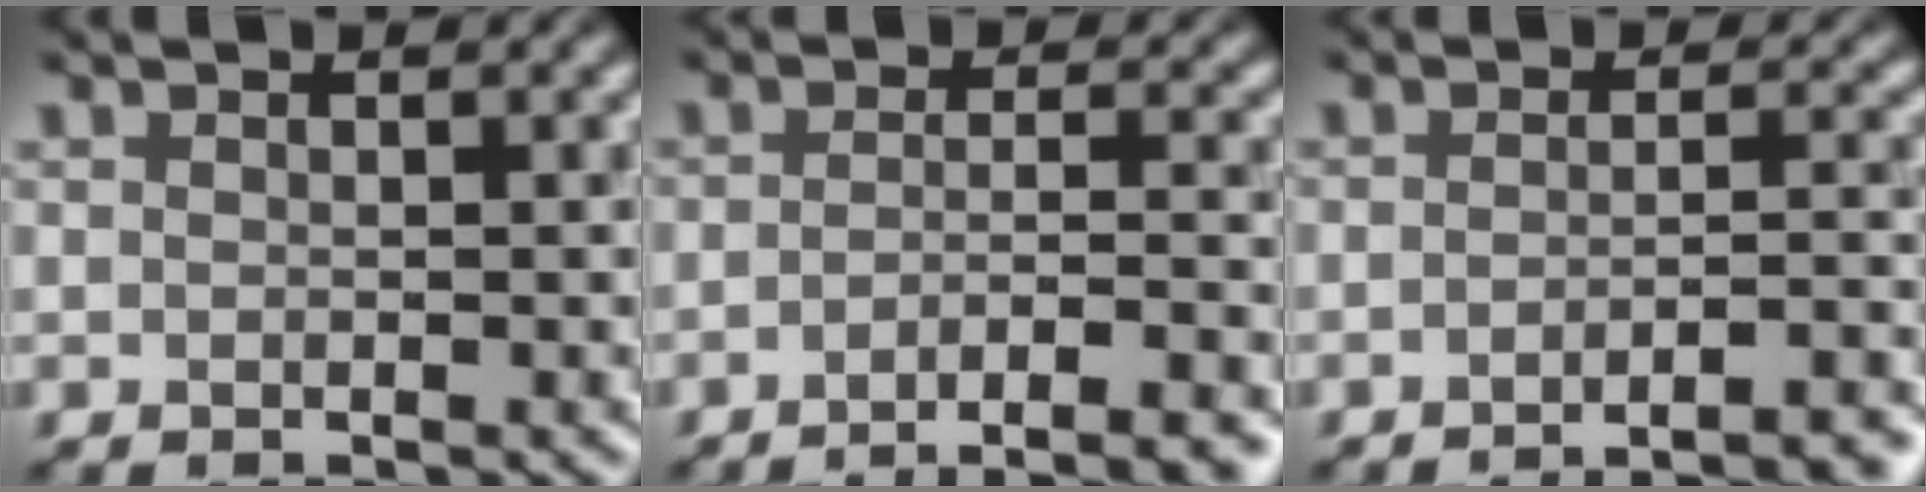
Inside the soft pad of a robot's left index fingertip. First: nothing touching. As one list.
[{"total": 7.0, "force": [-5.0, 1.2, 4.7], "torque": [-0.054, 0.012, -0.054]}, {"total": 7.1, "force": [-5.6, 1.1, 4.1], "torque": [-0.030, 0.020, -0.051]}]